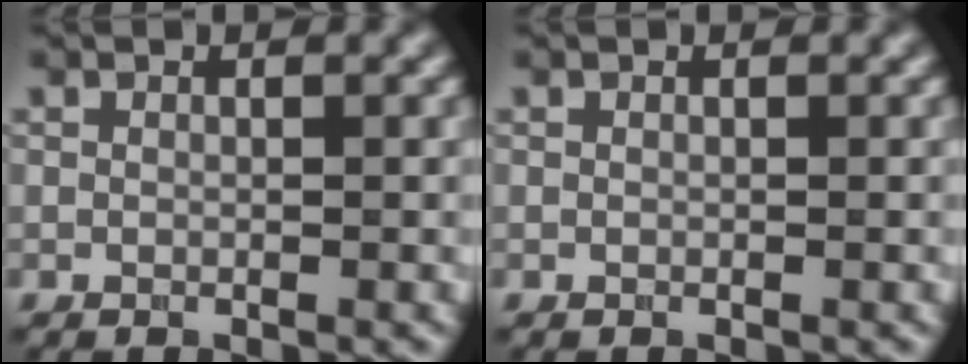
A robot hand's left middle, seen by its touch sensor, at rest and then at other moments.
{"total": 0.0}